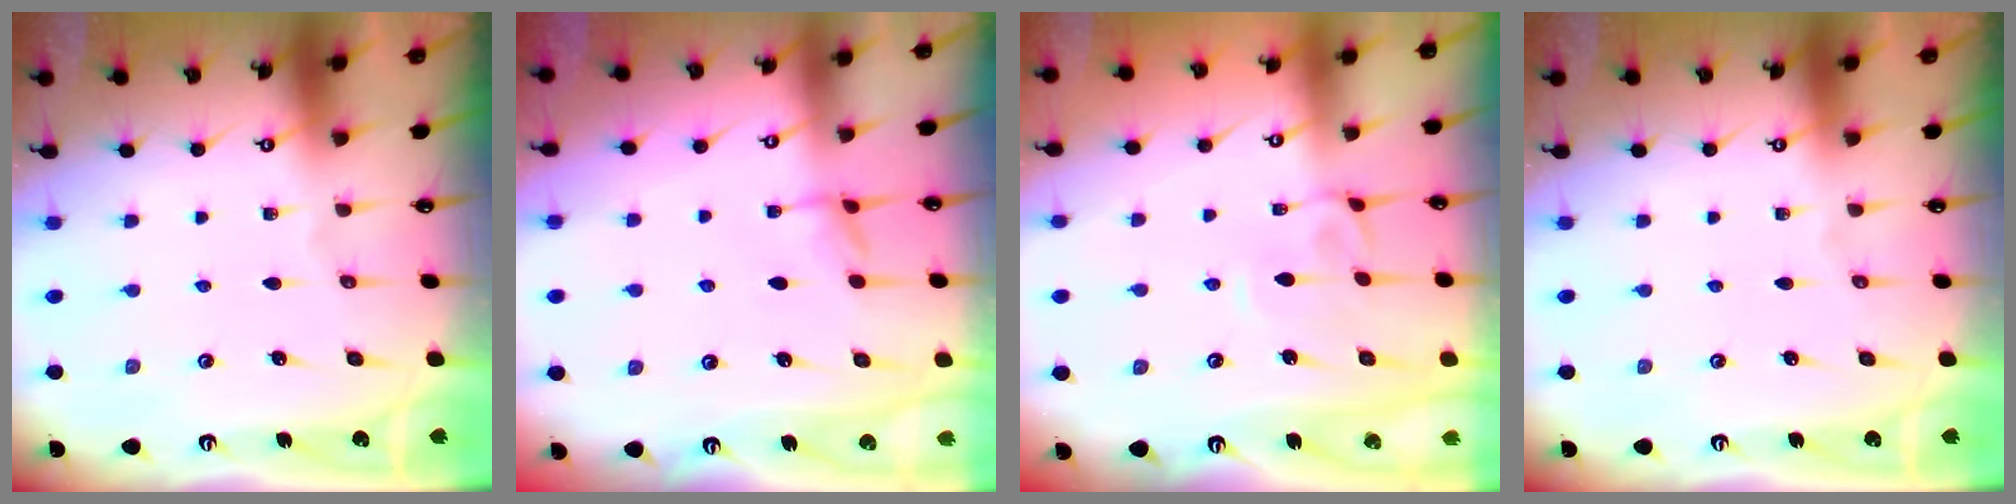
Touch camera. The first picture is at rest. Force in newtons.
{"total": 2.6, "press": 2.6, "slide": 0.5}
{"total": 3.0, "press": 3.0, "slide": 0.4}
{"total": 0.0}